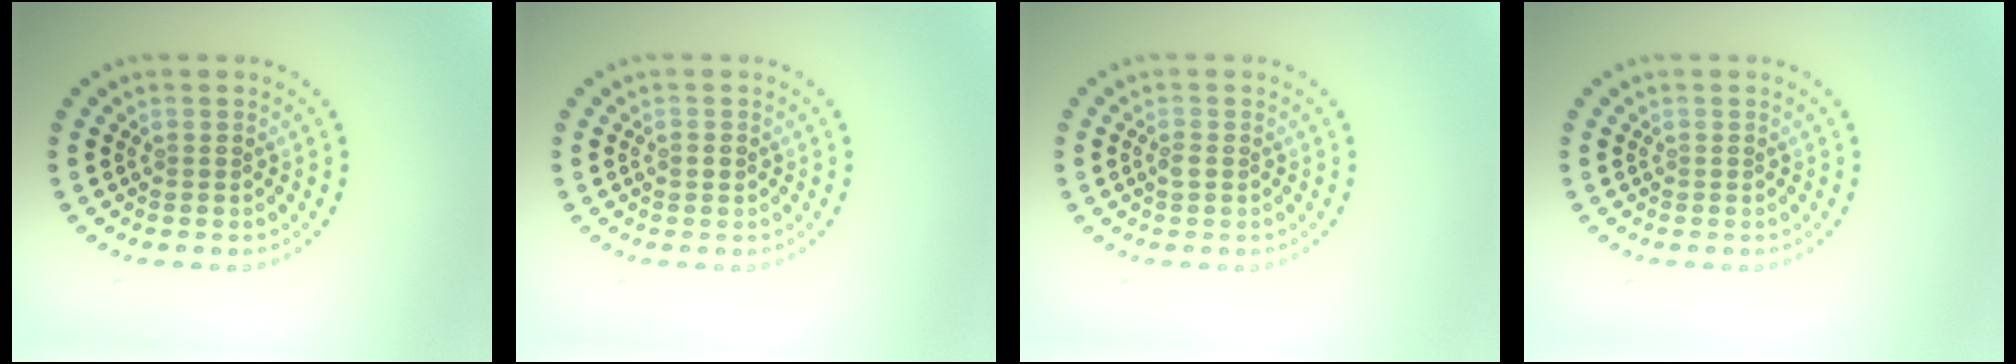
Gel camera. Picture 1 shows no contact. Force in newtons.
{"total": 1.0, "press": 1.0, "slide": 0.0}
{"total": 0.8, "press": 0.7, "slide": 0.3}
{"total": 0.0}